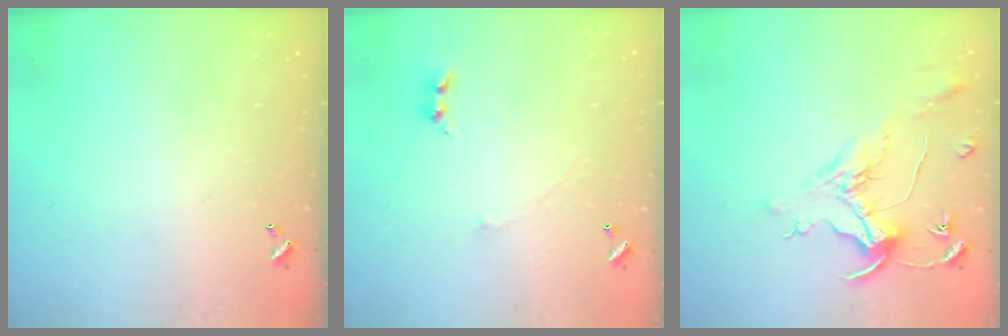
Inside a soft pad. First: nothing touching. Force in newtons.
{"total": 1.1, "press": 0.9, "slide": 0.6}
{"total": 1.6, "press": 1.4, "slide": 0.7}